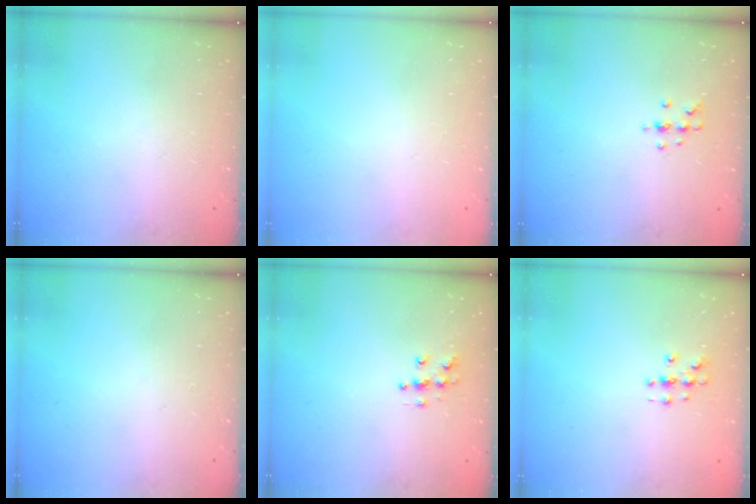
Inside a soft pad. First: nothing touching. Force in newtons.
{"total": 0.0}
{"total": 5.4, "press": 5.2, "slide": 1.4}
{"total": 0.0}
{"total": 5.7, "press": 5.7, "slide": 0.5}
{"total": 2.8, "press": 2.8, "slide": 0.2}